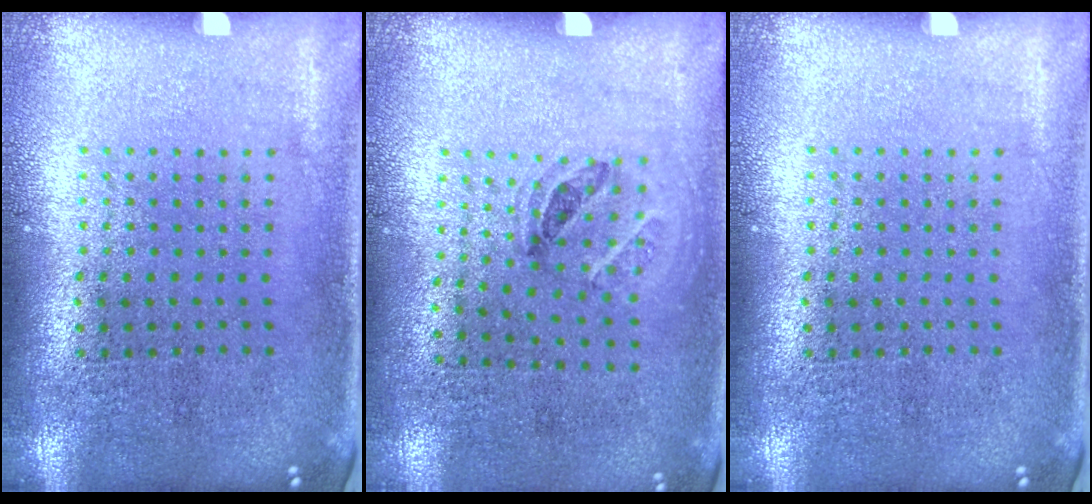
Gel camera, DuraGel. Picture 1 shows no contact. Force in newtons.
{"total": 1.1, "press": 0.7, "slide": 0.9}
{"total": 0.0}